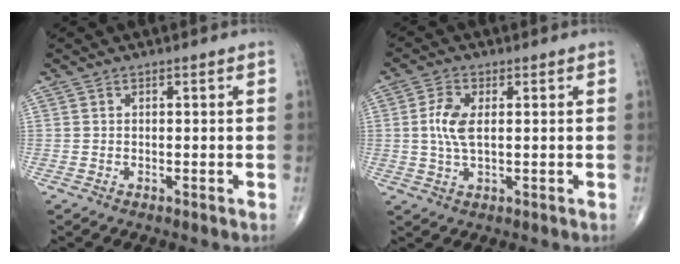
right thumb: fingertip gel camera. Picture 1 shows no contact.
{"total": 5.8, "force": [0.6, 2.8, 5.0], "torque": [-0.116, 0.001, 0.010]}